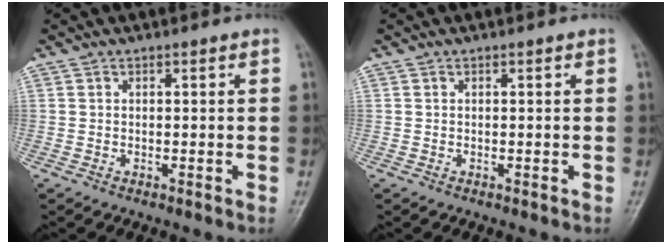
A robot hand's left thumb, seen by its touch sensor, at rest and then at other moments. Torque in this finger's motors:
{"motor_torque": [-0.10, 0.10, -0.02, -0.02, 0.00]}